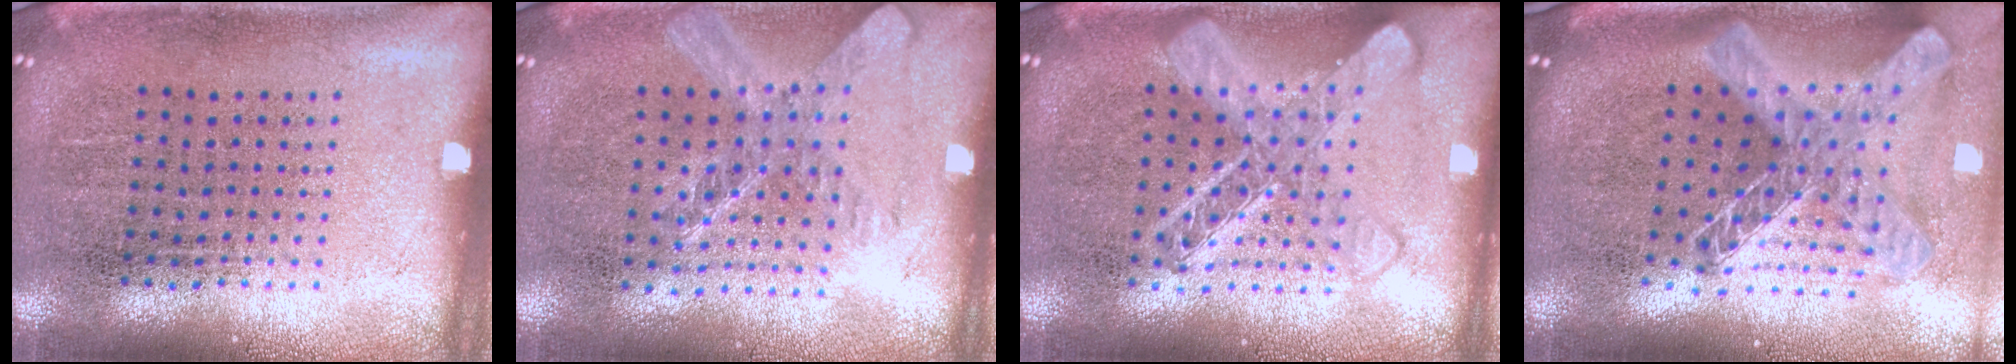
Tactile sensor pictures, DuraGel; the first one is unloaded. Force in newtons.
{"total": 1.5, "press": 1.3, "slide": 0.7}
{"total": 2.4, "press": 2.4, "slide": 0.4}
{"total": 2.4, "press": 1.8, "slide": 1.6}